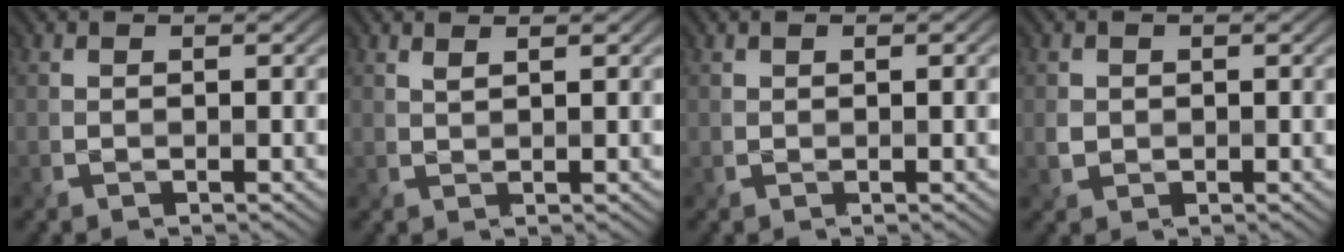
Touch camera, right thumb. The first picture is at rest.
{"total": 1.0, "force": [0.8, 0.0, 0.6], "torque": [-0.013, -0.003, 0.018]}
{"total": 1.4, "force": [0.4, 0.6, 1.2], "torque": [-0.019, 0.002, 0.007]}
{"total": 1.2, "force": [0.1, 1.2, 0.2], "torque": [-0.007, -0.006, 0.001]}